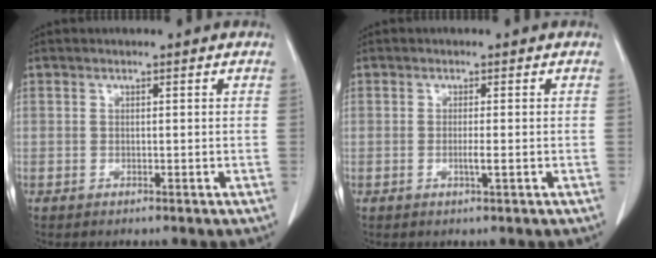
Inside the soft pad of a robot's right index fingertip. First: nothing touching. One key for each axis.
{"total": 1.8, "fx": -0.5, "fy": 0.0, "fz": 1.7, "tx": -0.032, "ty": -0.002, "tz": -0.007}